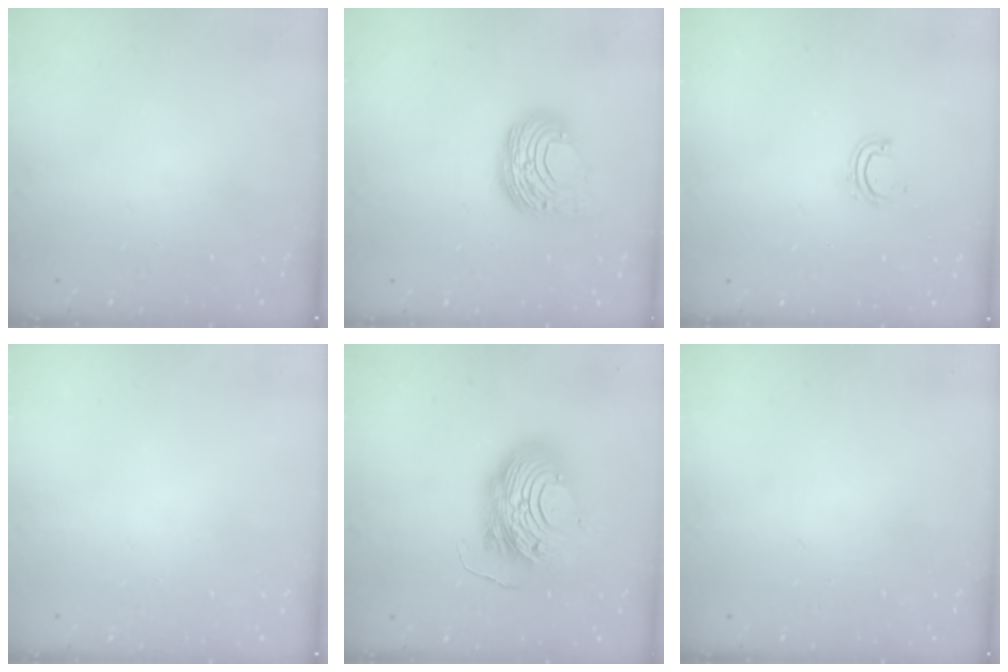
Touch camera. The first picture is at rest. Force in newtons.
{"total": 9.2, "press": 9.2, "slide": 0.4}
{"total": 4.5, "press": 4.4, "slide": 0.4}
{"total": 0.0}
{"total": 14.9, "press": 14.8, "slide": 1.4}
{"total": 0.0}